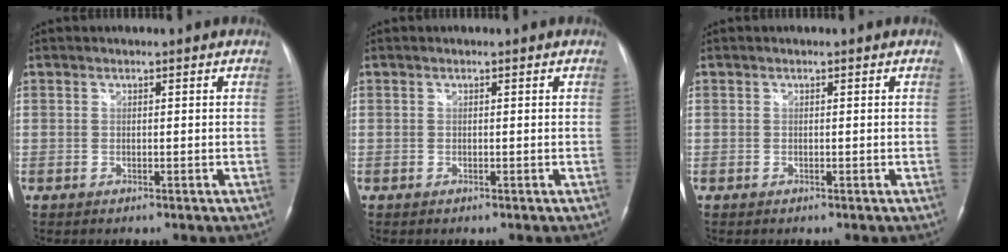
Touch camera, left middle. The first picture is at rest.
{"total": 0.0}
{"total": 0.0}